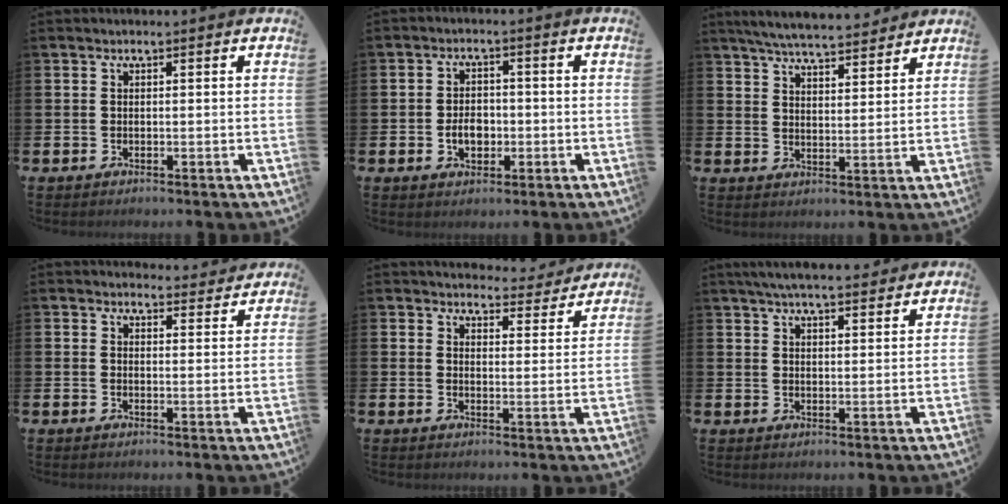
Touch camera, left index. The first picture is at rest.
{"total": 3.6, "force": [-0.8, 2.5, 2.4], "torque": [-0.026, -0.004, -0.023]}
{"total": 5.9, "force": [5.8, 0.4, 1.2], "torque": [-0.039, -0.028, 0.103]}
{"total": 3.0, "force": [2.9, 0.7, -0.1], "torque": [0.003, -0.018, 0.051]}
{"total": 4.1, "force": [4.0, 1.1, 0.0], "torque": [-0.007, -0.029, 0.068]}
{"total": 5.1, "force": [4.8, 0.6, 1.5], "torque": [-0.040, -0.014, 0.088]}